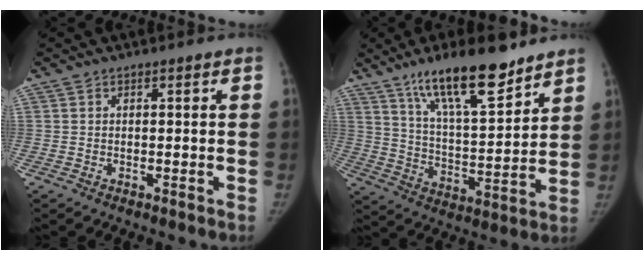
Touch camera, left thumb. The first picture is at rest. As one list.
[{"total": 17.7, "force": [12.4, 4.6, 11.7], "torque": [-0.170, -0.069, 0.215]}]